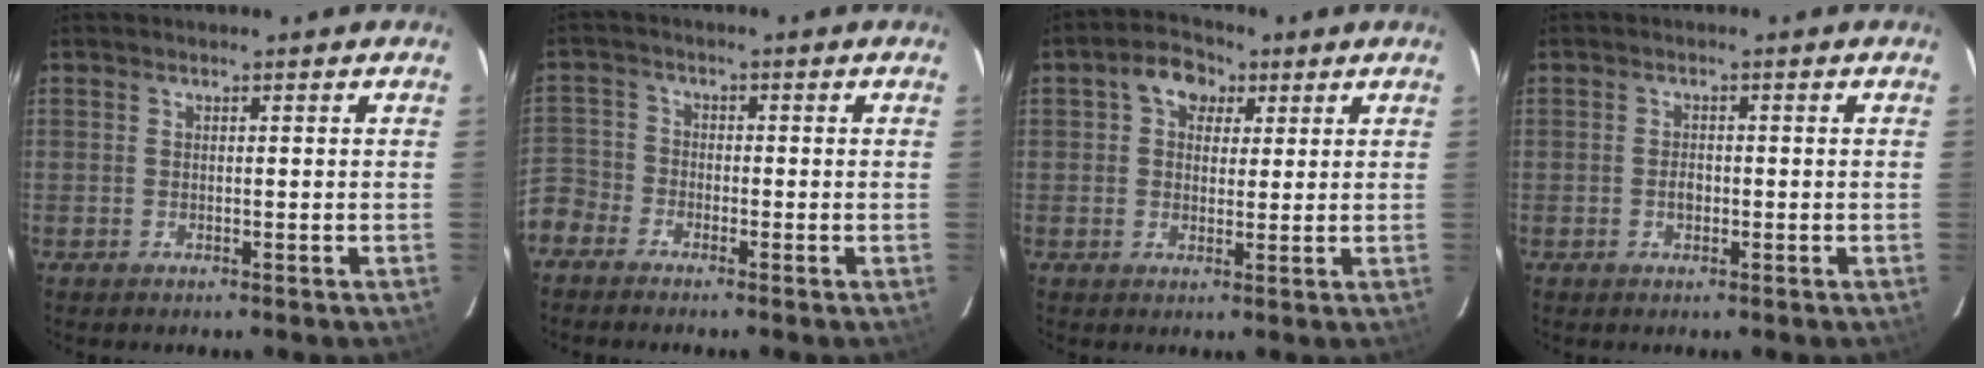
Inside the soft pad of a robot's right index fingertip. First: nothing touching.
{"total": 6.0, "force": [-4.0, 4.4, 0.8], "torque": [-0.029, 0.013, -0.094]}
{"total": 6.4, "force": [2.5, 4.8, 3.3], "torque": [-0.054, 0.022, 0.038]}
{"total": 1.7, "force": [-0.4, 1.2, 1.1], "torque": [-0.021, 0.005, -0.008]}